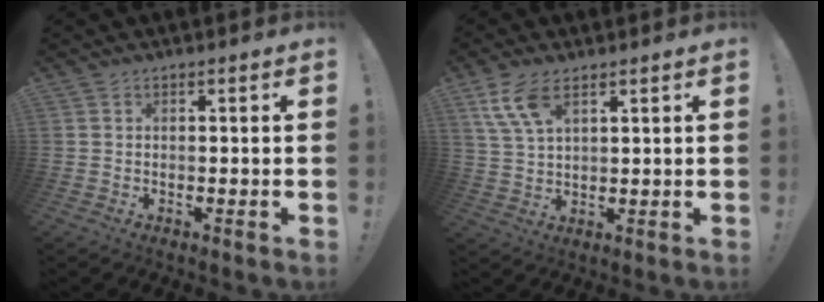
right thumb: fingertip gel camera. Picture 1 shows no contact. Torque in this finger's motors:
{"motor_torque": [0.36, 0.36, 0.08, 0.07, 0.06]}